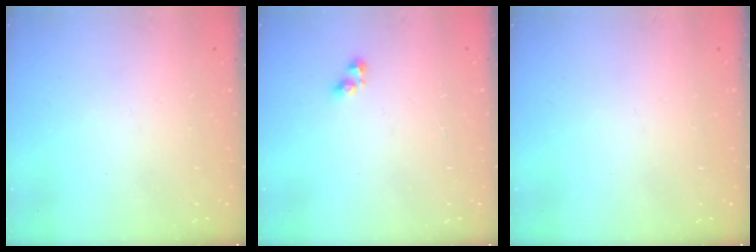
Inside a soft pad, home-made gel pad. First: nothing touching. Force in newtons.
{"total": 3.2, "press": 3.2, "slide": 0.4}
{"total": 0.0}